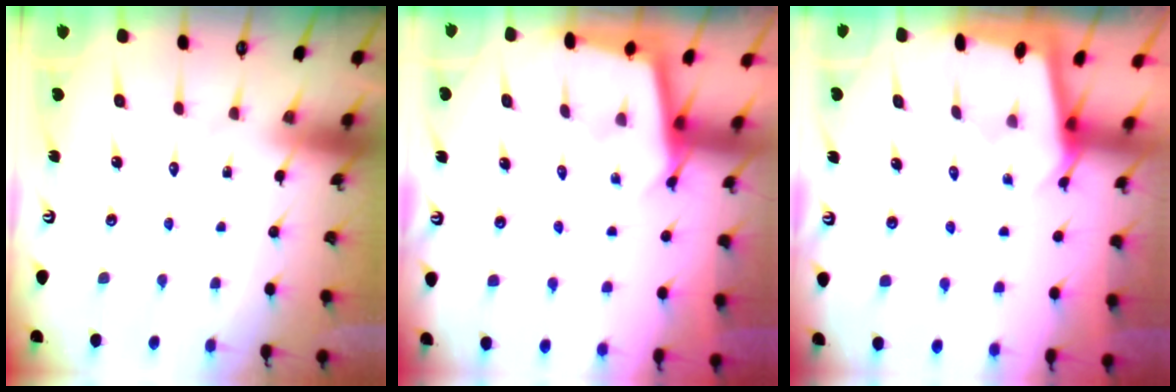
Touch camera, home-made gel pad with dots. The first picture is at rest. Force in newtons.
{"total": 2.4, "press": 2.4, "slide": 0.2}
{"total": 1.9, "press": 1.9, "slide": 0.1}